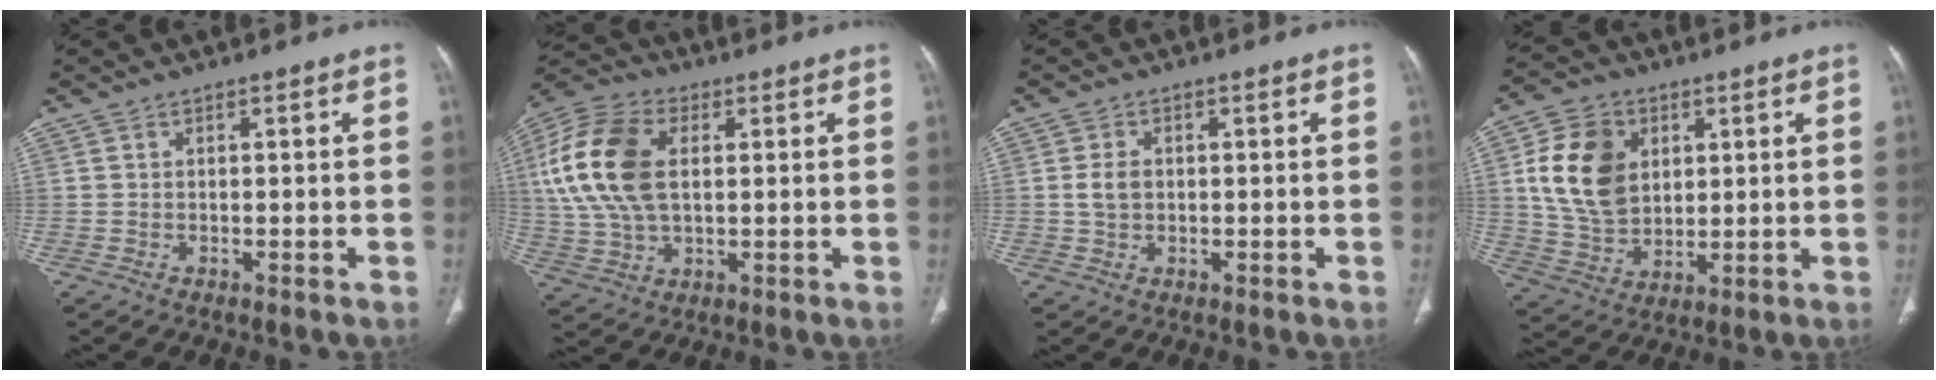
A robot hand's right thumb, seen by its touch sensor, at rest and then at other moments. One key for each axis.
{"total": 17.0, "fx": 2.9, "fy": 10.4, "fz": 13.1, "tx": -0.267, "ty": 0.011, "tz": 0.051}
{"total": 3.1, "fx": 0.1, "fy": 2.3, "fz": 2.1, "tx": -0.041, "ty": 0.007, "tz": 0.004}
{"total": 14.8, "fx": 3.6, "fy": 11.0, "fz": 9.2, "tx": -0.138, "ty": -0.005, "tz": 0.071}